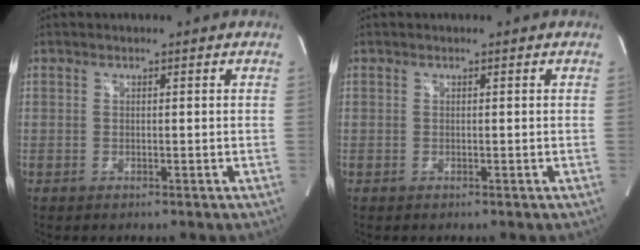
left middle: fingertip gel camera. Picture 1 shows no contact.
{"total": 0.0}